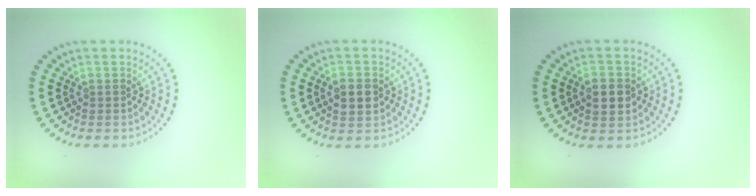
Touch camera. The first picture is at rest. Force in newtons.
{"total": 2.7, "press": 2.7, "slide": 0.2}
{"total": 2.8, "press": 2.8, "slide": 0.0}